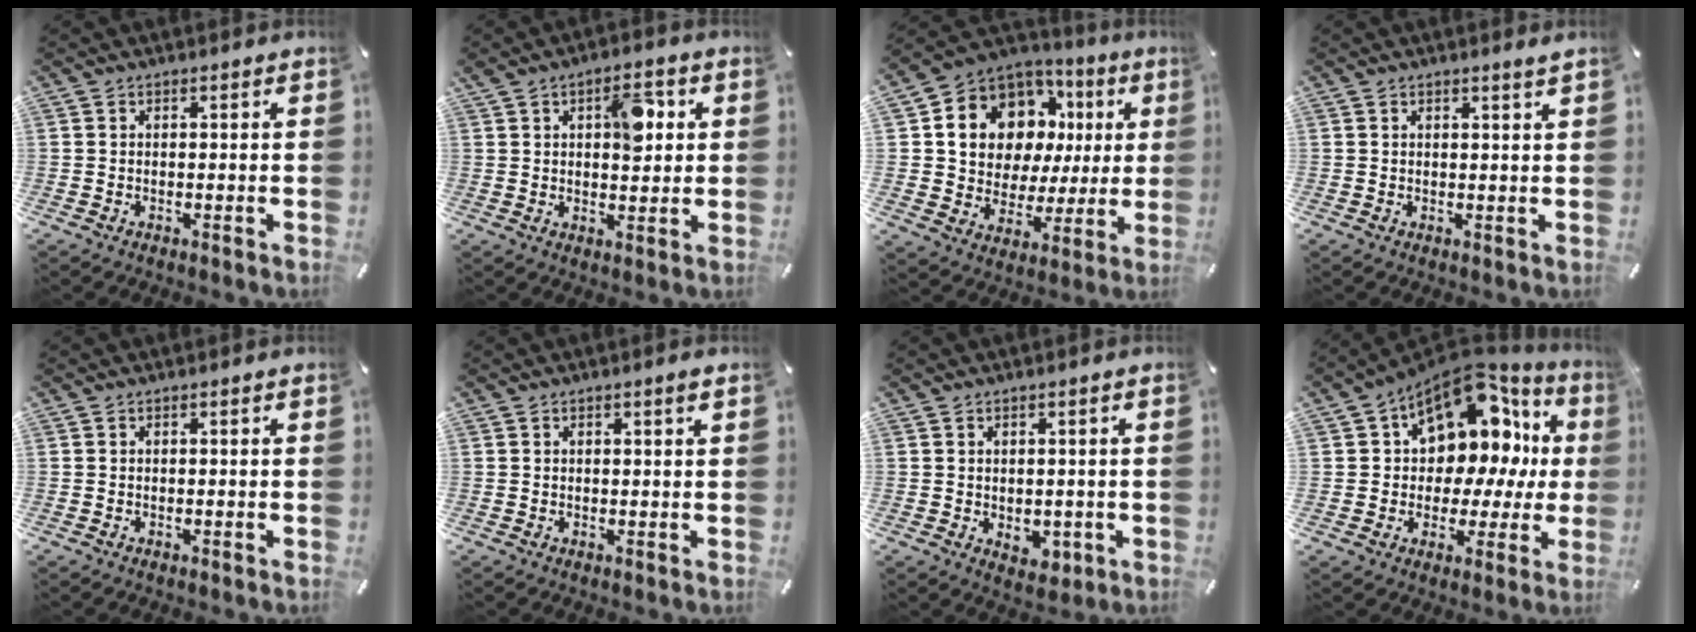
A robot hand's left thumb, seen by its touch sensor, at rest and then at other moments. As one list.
[{"total": 9.1, "force": [2.7, 5.2, 7.0], "torque": [-0.086, -0.010, 0.038]}, {"total": 12.2, "force": [4.9, 10.3, 4.3], "torque": [-0.083, -0.046, 0.101]}, {"total": 1.1, "force": [1.1, -0.1, 0.4], "torque": [-0.008, -0.002, 0.019]}, {"total": 0.0}, {"total": 0.9, "force": [0.6, 0.1, 0.7], "torque": [-0.014, 0.001, 0.010]}, {"total": 2.8, "force": [-0.5, 2.4, 1.4], "torque": [-0.006, -0.001, -0.009]}, {"total": 14.2, "force": [7.7, 9.1, 7.7], "torque": [-0.113, -0.074, 0.132]}]